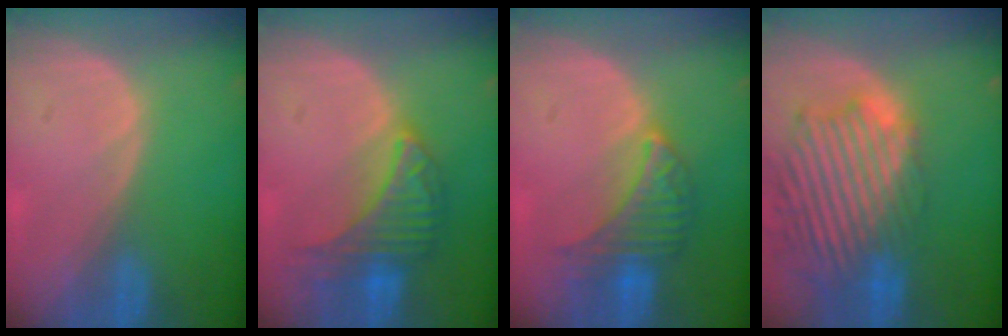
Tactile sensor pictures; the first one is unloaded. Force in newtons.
{"total": 7.5, "press": 7.5, "slide": 0.1}
{"total": 6.6, "press": 6.5, "slide": 0.6}
{"total": 13.9, "press": 11.9, "slide": 7.2}